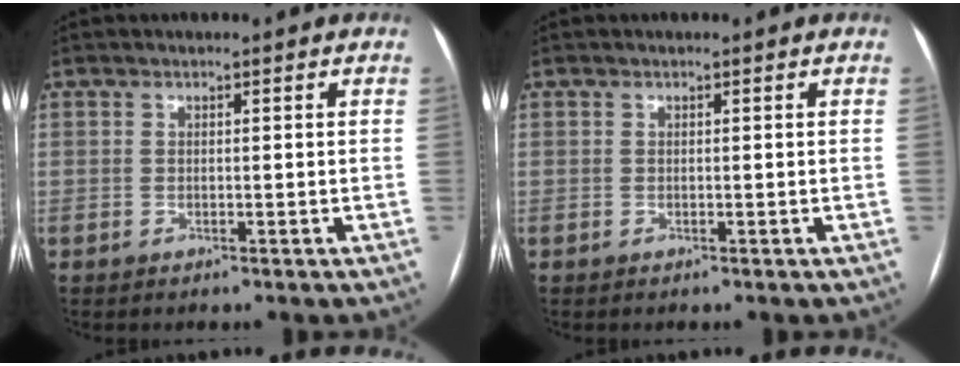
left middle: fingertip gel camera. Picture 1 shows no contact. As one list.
[{"total": 0.0}]